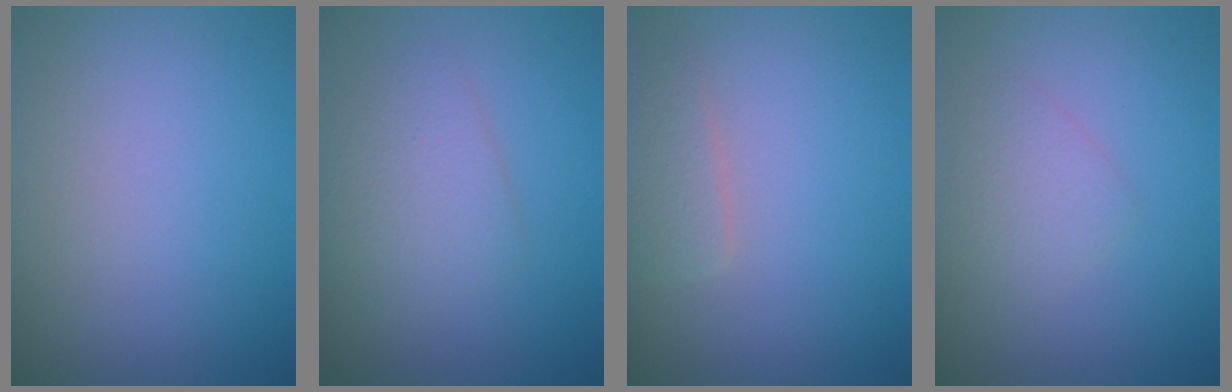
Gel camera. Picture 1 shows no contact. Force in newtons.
{"total": 3.0, "press": 3.0, "slide": 0.1}
{"total": 1.8, "press": 1.8, "slide": 0.0}
{"total": 1.8, "press": 1.8, "slide": 0.0}